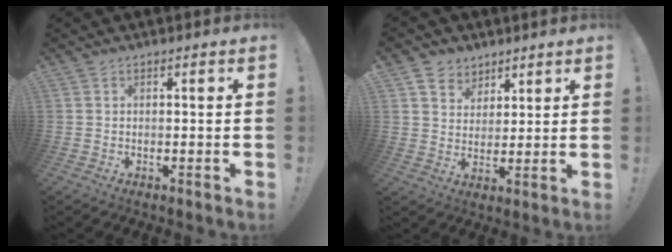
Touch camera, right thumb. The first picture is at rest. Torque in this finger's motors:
{"motor_torque": [-0.05, 0.15, -0.08, 0.37, 0.29]}